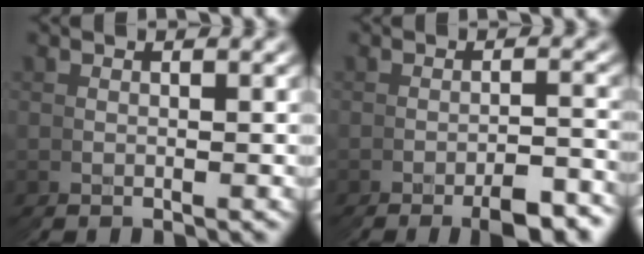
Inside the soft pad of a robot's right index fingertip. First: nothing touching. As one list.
[{"total": 3.4, "force": [-3.2, -0.4, 1.3], "torque": [-0.007, 0.006, -0.053]}]